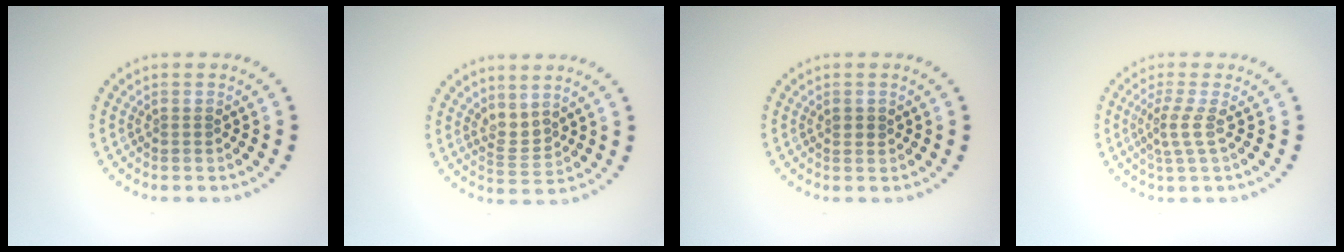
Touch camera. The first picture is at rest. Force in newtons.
{"total": 2.0, "press": 1.4, "slide": 1.4}
{"total": 0.9, "press": 0.8, "slide": 0.3}
{"total": 2.1, "press": 1.4, "slide": 1.6}